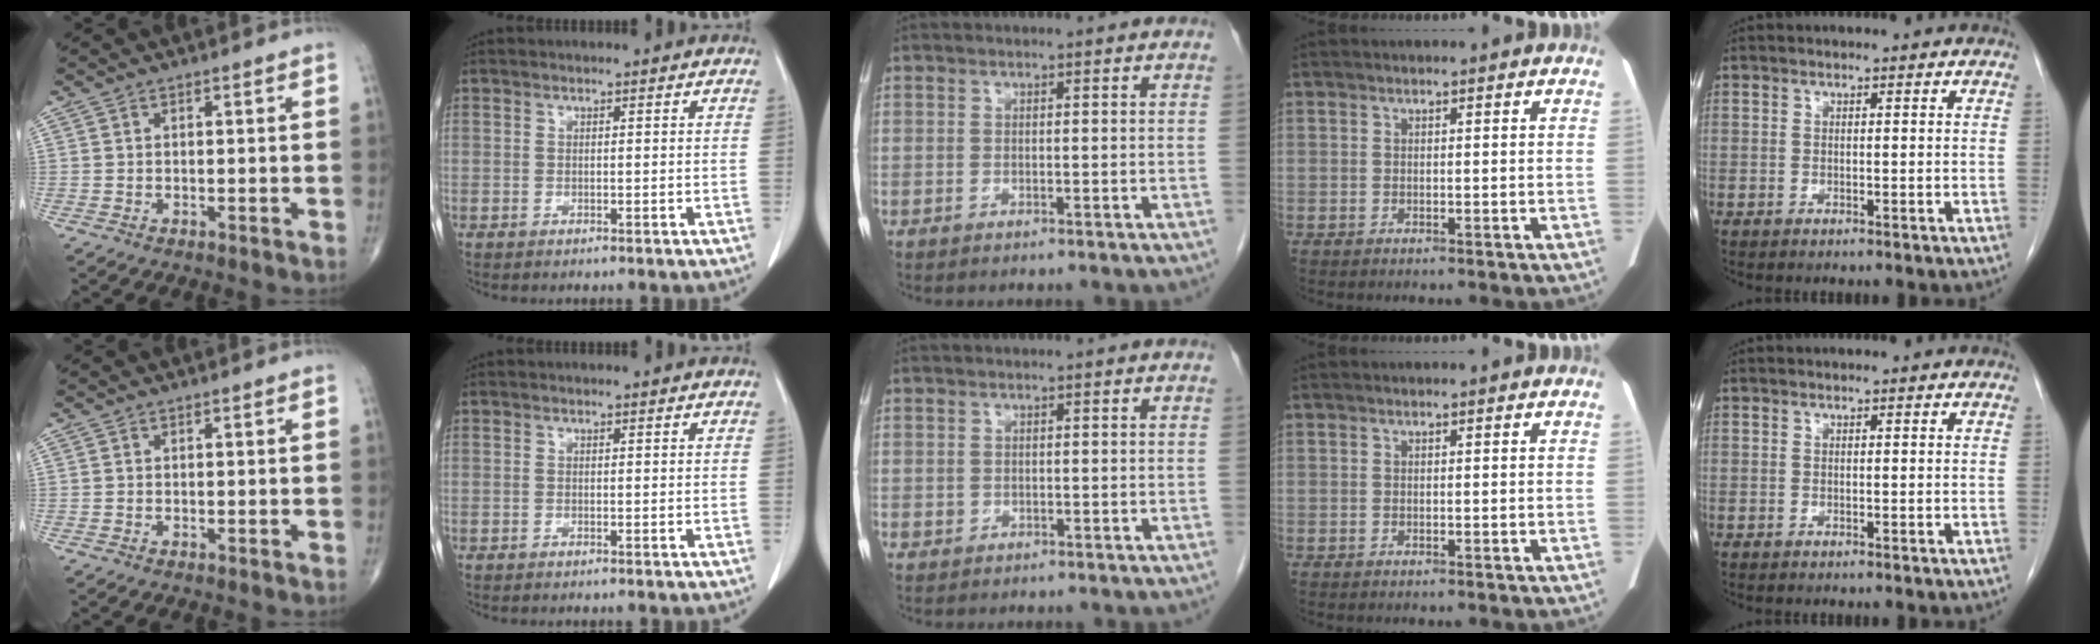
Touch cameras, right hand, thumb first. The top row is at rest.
{"middle": {"total": 0.7, "force": [-0.1, 0.7, 0.2], "torque": [-0.001, 0.003, 0.000]}}